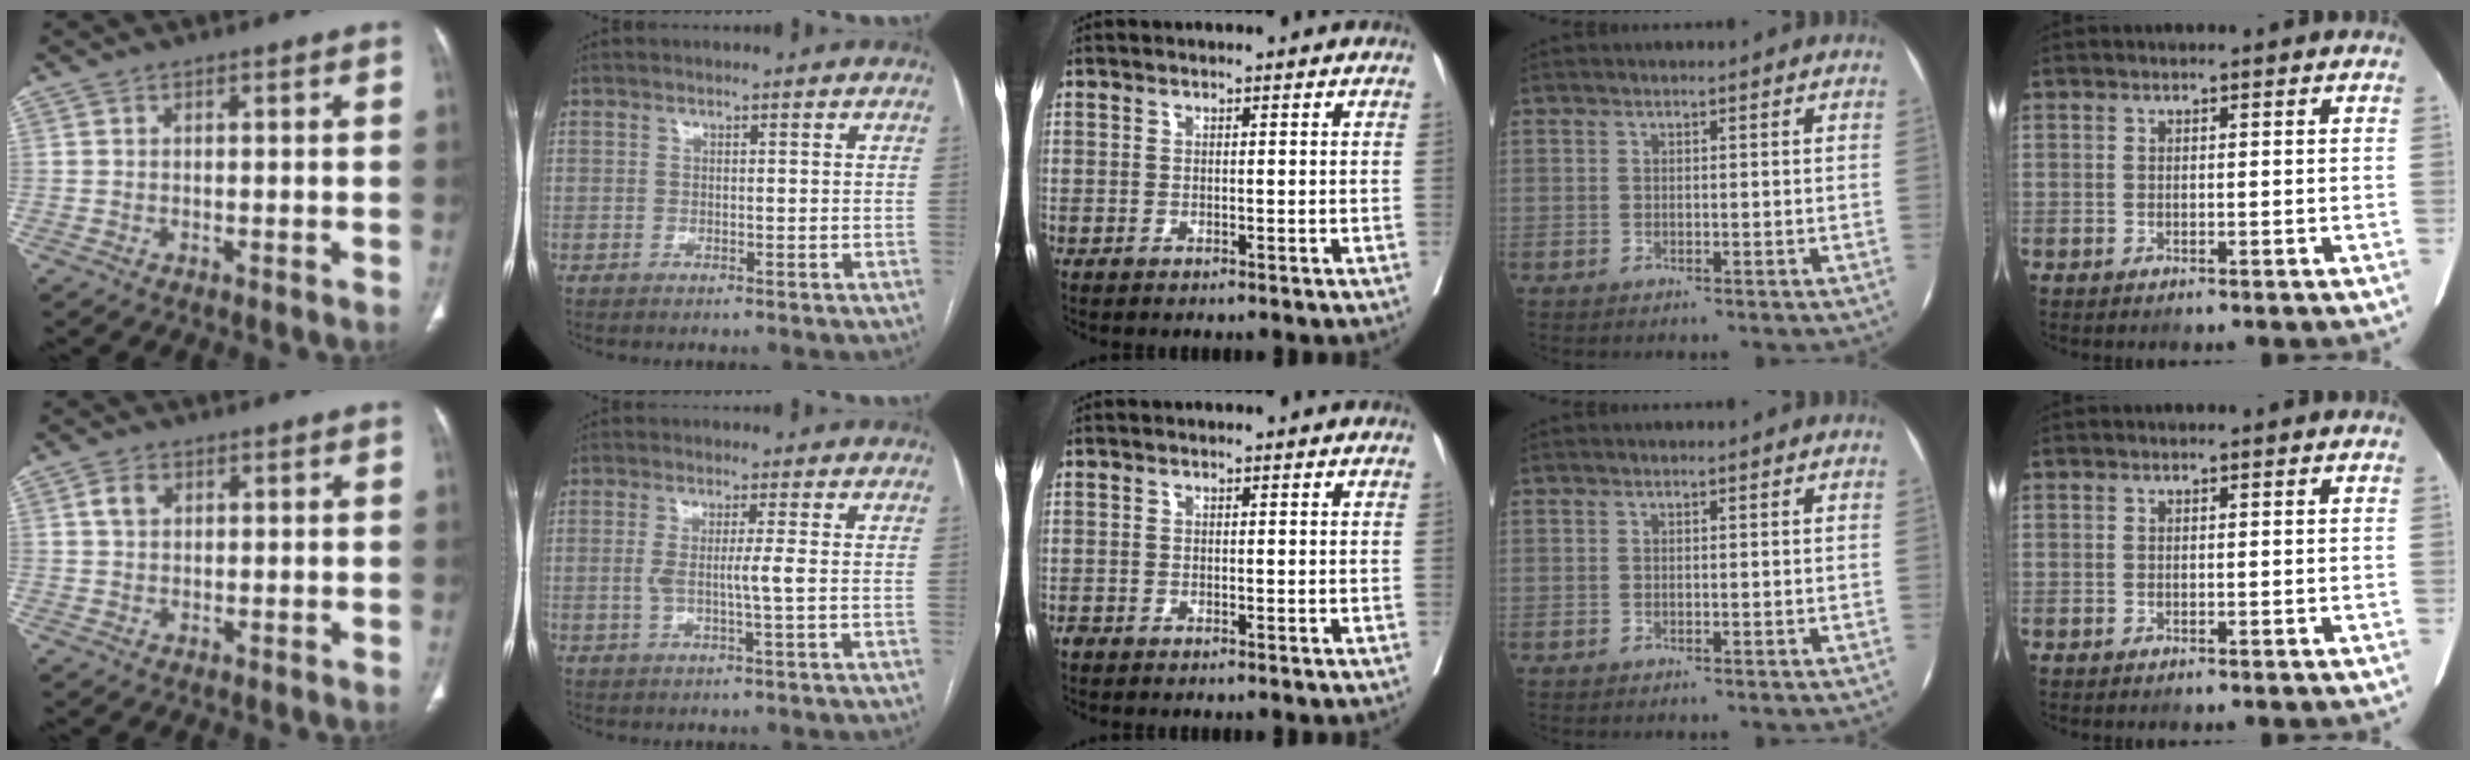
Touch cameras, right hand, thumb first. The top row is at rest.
{"thumb": {"total": 2.9, "force": [1.0, 2.1, 1.7], "torque": [-0.026, 0.003, 0.019]}, "index": {"total": 3.6, "force": [-0.3, -0.5, 3.6], "torque": [-0.067, -0.003, -0.004]}}